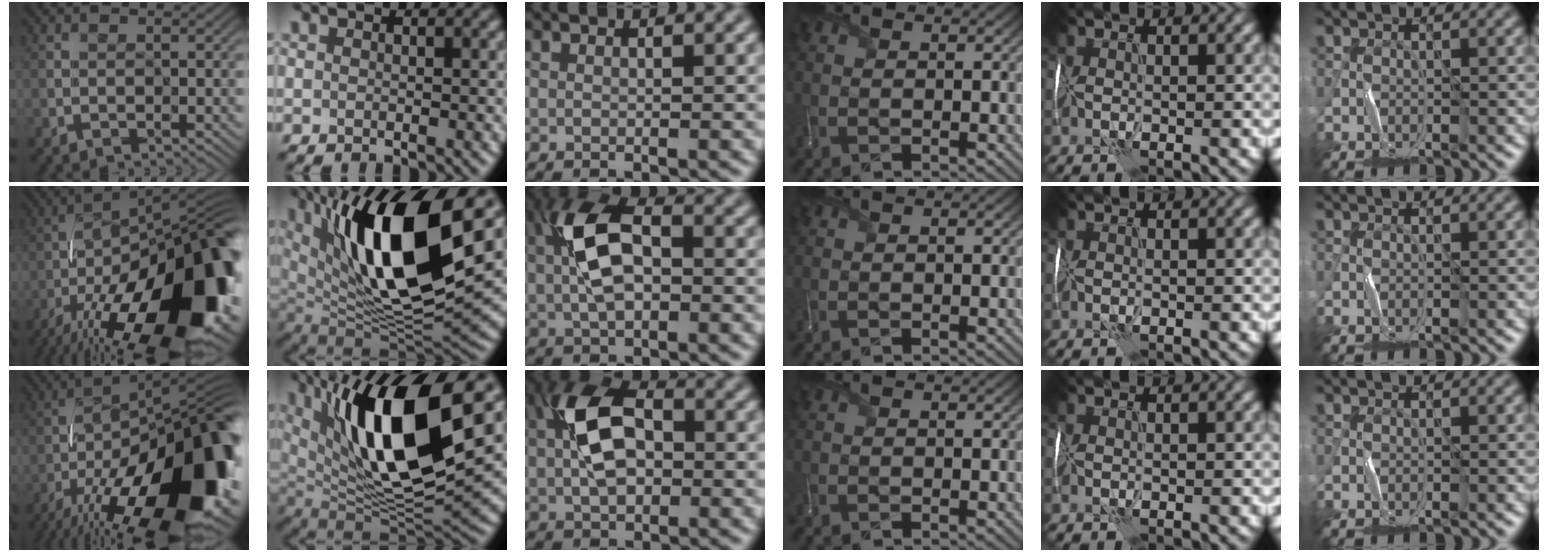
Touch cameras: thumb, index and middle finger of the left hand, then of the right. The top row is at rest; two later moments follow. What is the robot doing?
{"motion": "wrap", "object": "ribbon"}